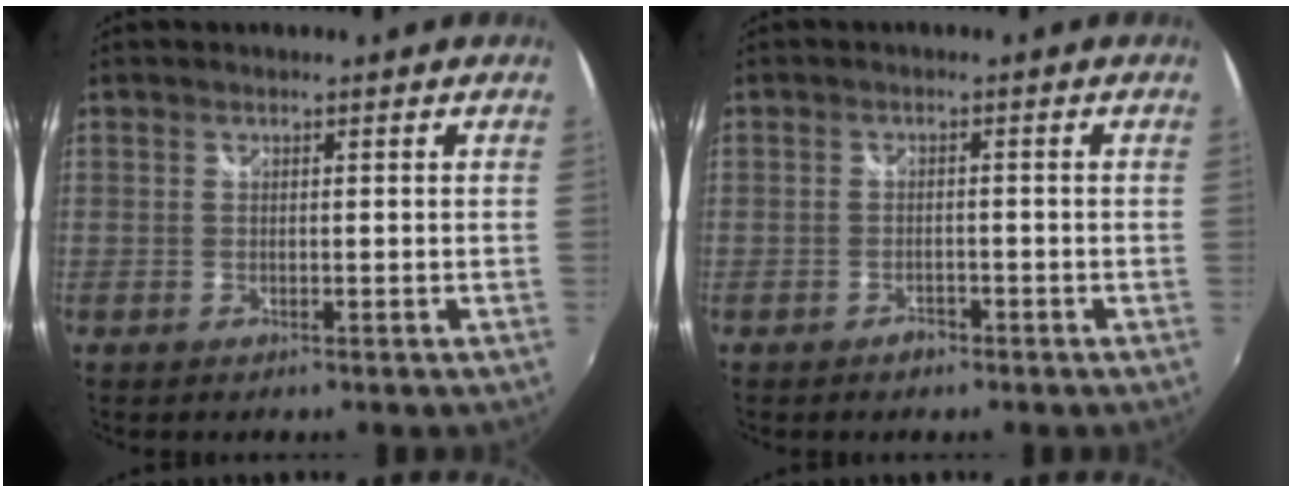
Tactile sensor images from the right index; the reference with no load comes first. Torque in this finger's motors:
{"motor_torque": [0.04, 0.02, 0.08, 0.02]}